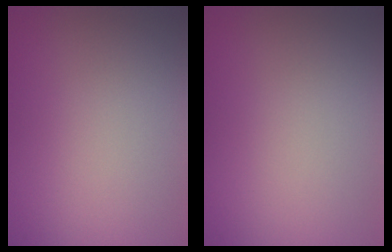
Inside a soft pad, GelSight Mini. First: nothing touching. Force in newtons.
{"total": 0.0}